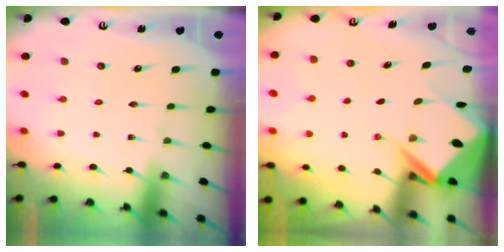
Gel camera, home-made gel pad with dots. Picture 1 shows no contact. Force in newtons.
{"total": 6.2, "press": 6.2, "slide": 0.5}